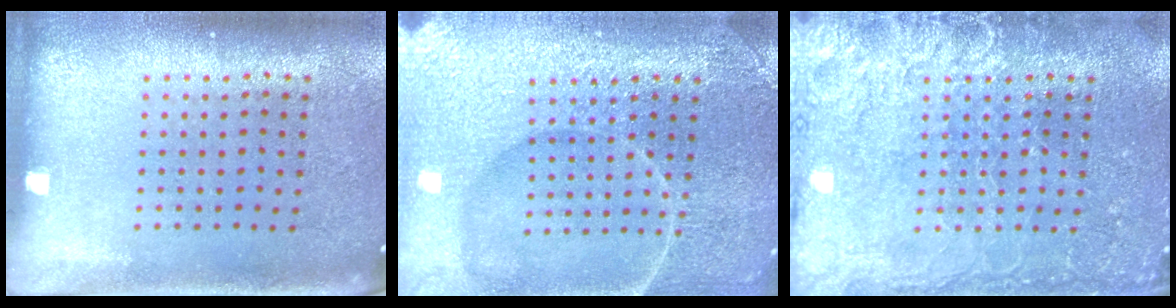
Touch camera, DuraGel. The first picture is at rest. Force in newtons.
{"total": 7.1, "press": 7.0, "slide": 0.9}
{"total": 5.0, "press": 5.0, "slide": 0.6}